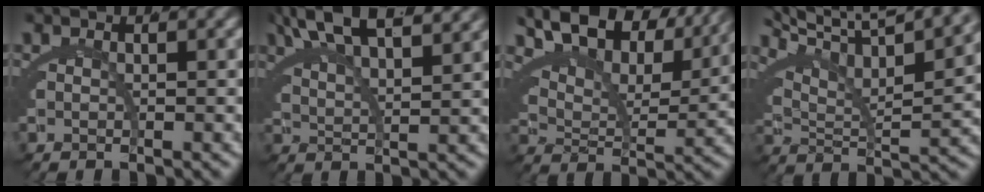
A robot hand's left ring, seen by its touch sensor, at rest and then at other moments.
{"total": 6.4, "force": [5.7, -0.8, 2.8], "torque": [-0.047, 0.019, 0.096]}
{"total": 11.7, "force": [9.8, 3.1, 5.6], "torque": [-0.081, 0.050, 0.139]}
{"total": 8.8, "force": [6.6, 1.6, 5.7], "torque": [-0.078, 0.030, 0.097]}